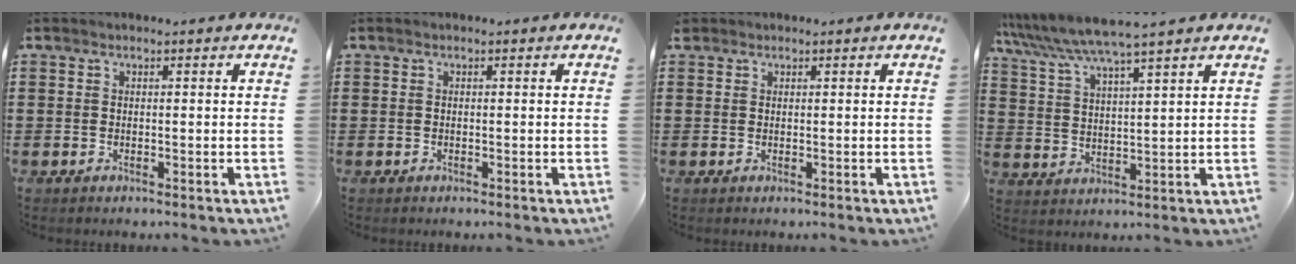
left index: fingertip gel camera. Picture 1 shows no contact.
{"total": 0.0}
{"total": 0.7, "force": [0.6, 0.4, 0.1], "torque": [-0.005, 0.003, 0.012]}
{"total": 5.7, "force": [5.1, -0.4, 2.7], "torque": [-0.071, -0.029, 0.085]}